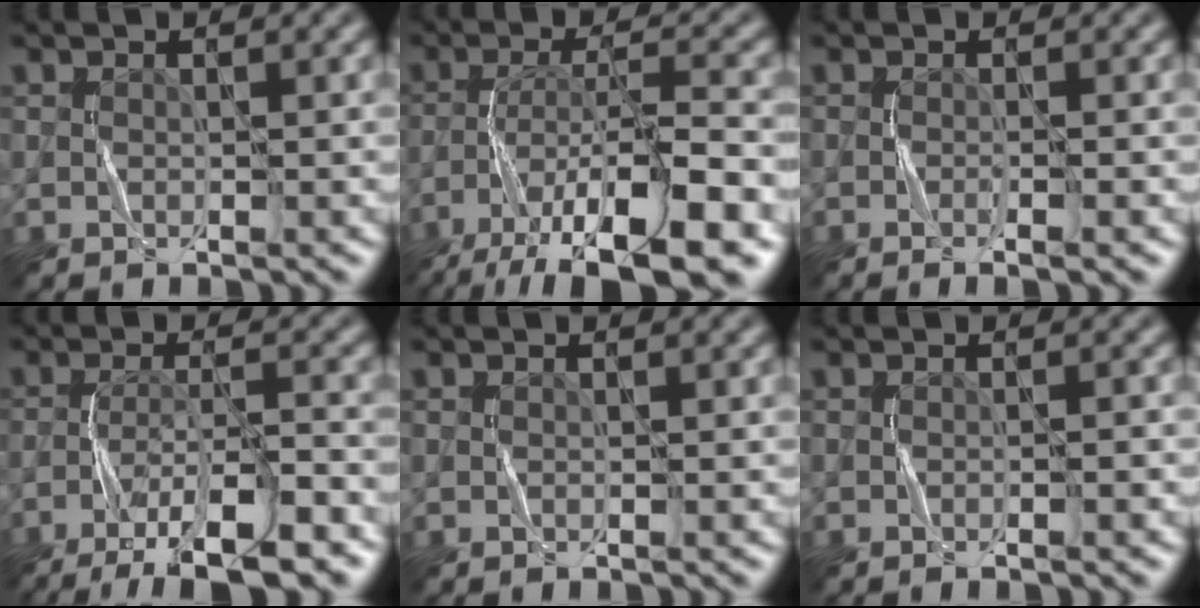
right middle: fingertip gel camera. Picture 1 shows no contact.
{"total": 12.9, "force": [-8.4, 3.1, 9.2], "torque": [-0.169, -0.001, -0.137]}
{"total": 1.8, "force": [-0.6, 0.4, 1.6], "torque": [-0.017, -0.001, -0.014]}
{"total": 9.0, "force": [-6.1, 2.0, 6.3], "torque": [-0.104, 0.004, -0.101]}
{"total": 0.0}
{"total": 1.3, "force": [-0.4, 0.3, 1.2], "torque": [-0.015, -0.002, -0.012]}